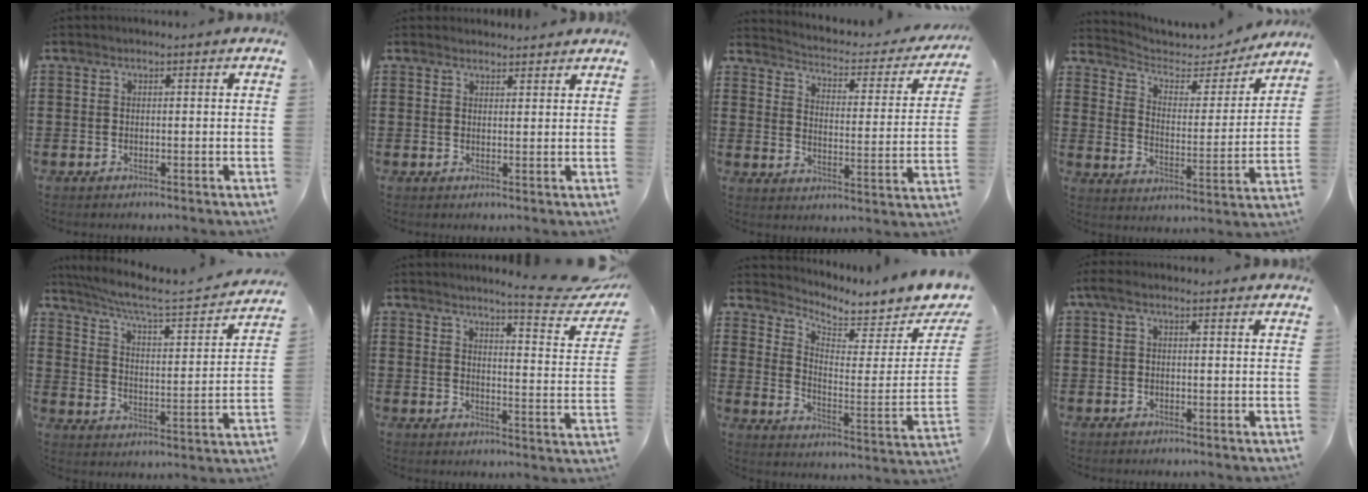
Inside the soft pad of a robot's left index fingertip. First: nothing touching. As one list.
[{"total": 1.7, "force": [1.7, 0.3, 0.0], "torque": [-0.005, 0.001, 0.034]}, {"total": 2.4, "force": [2.2, 0.3, 0.7], "torque": [-0.033, -0.025, 0.027]}, {"total": 3.7, "force": [3.0, 1.7, 1.4], "torque": [-0.049, -0.020, 0.044]}, {"total": 5.1, "force": [4.1, -0.2, 2.9], "torque": [-0.077, -0.036, 0.060]}, {"total": 6.0, "force": [5.2, -0.6, 3.0], "torque": [-0.049, -0.043, 0.079]}, {"total": 4.7, "force": [4.4, 0.9, 1.2], "torque": [-0.046, -0.044, 0.071]}, {"total": 1.5, "force": [-0.1, 0.5, 1.4], "torque": [-0.021, -0.001, -0.006]}]